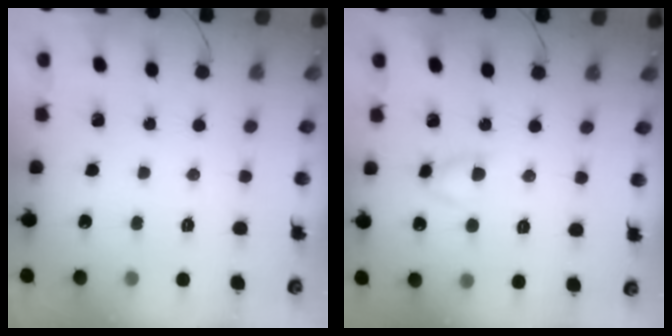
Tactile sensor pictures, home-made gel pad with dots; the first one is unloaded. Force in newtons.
{"total": 3.4, "press": 3.3, "slide": 0.7}